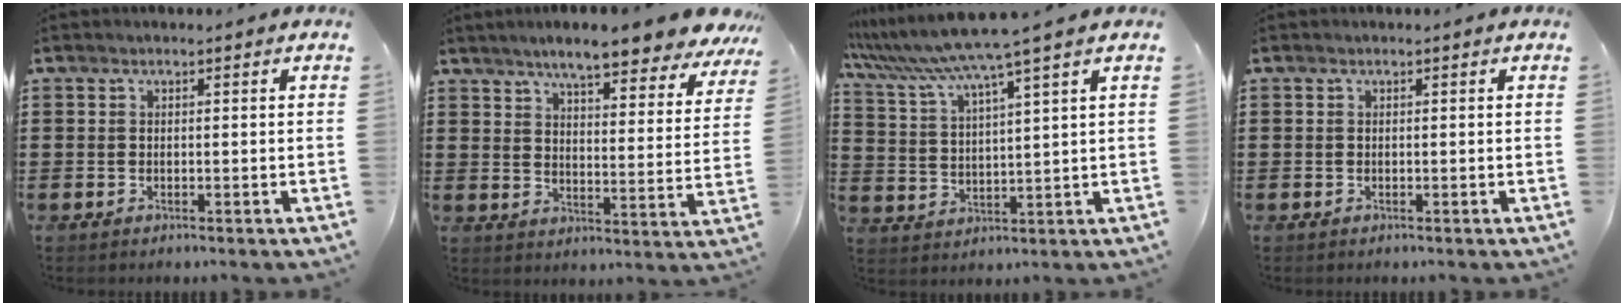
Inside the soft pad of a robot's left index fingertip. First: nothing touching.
{"total": 7.9, "force": [7.1, 0.3, 3.5], "torque": [-0.080, -0.043, 0.120]}
{"total": 7.4, "force": [6.1, -1.0, 4.1], "torque": [-0.102, -0.034, 0.102]}
{"total": 0.0}